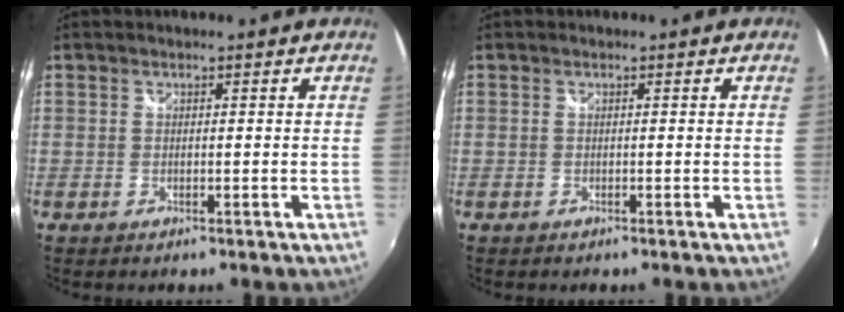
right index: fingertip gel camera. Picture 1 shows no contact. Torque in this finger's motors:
{"motor_torque": [0.66, 0.34, 0.00, 0.01]}